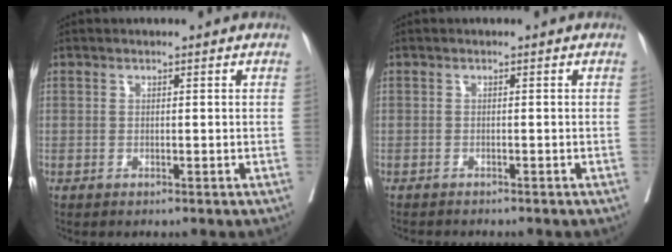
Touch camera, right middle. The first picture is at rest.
{"total": 3.0, "force": [-2.8, 0.4, 1.0], "torque": [-0.016, -0.005, -0.038]}